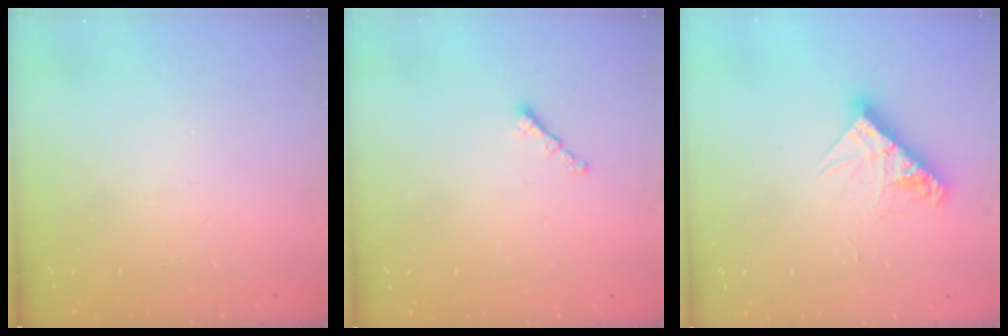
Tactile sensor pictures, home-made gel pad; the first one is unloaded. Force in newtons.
{"total": 0.7, "press": 0.6, "slide": 0.4}
{"total": 10.8, "press": 10.8, "slide": 1.0}